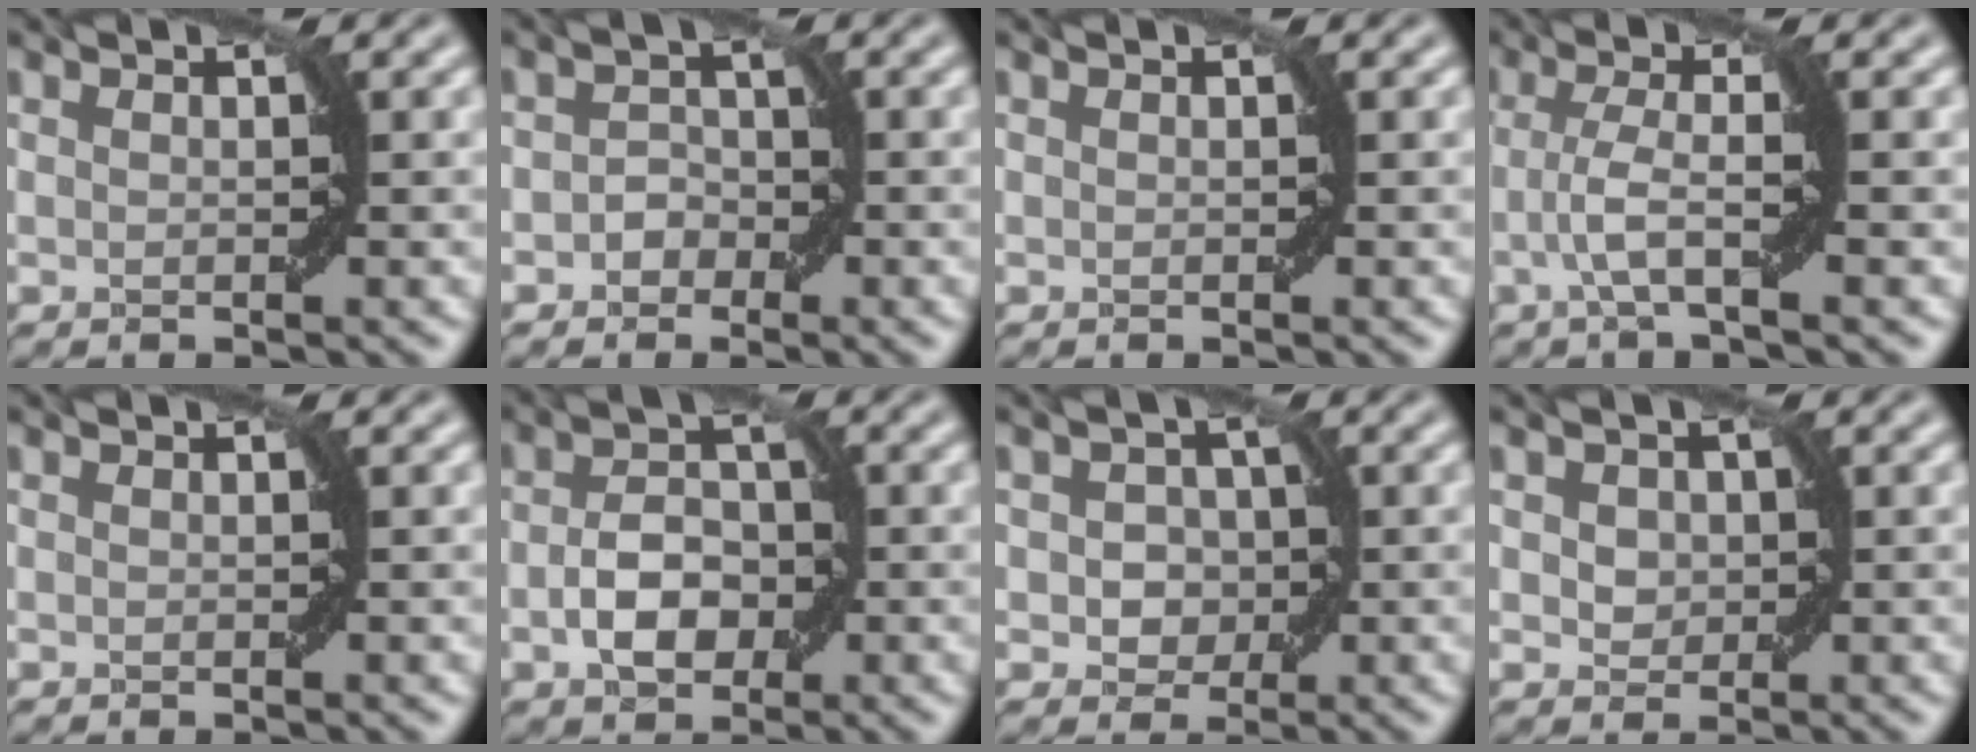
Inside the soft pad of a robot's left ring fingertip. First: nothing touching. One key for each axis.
{"total": 1.6, "fx": -0.8, "fy": 1.3, "fz": 0.5, "tx": -0.005, "ty": 0.007, "tz": -0.015}
{"total": 0.0}
{"total": 3.1, "fx": -0.7, "fy": 0.3, "fz": 3.0, "tx": -0.066, "ty": 0.003, "tz": -0.017}
{"total": 0.0}
{"total": 4.0, "fx": -0.9, "fy": 2.6, "fz": 2.9, "tx": -0.049, "ty": 0.006, "tz": -0.016}
{"total": 2.6, "fx": -0.1, "fy": 2.2, "fz": 1.4, "tx": -0.012, "ty": 0.000, "tz": -0.007}
{"total": 1.9, "fx": 0.4, "fy": 1.6, "fz": 1.0, "tx": -0.015, "ty": 0.000, "tz": 0.005}